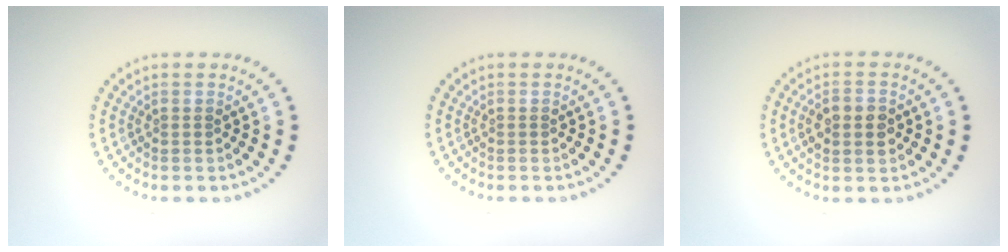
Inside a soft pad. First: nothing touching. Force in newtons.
{"total": 0.0}
{"total": 3.1, "press": 3.1, "slide": 0.1}